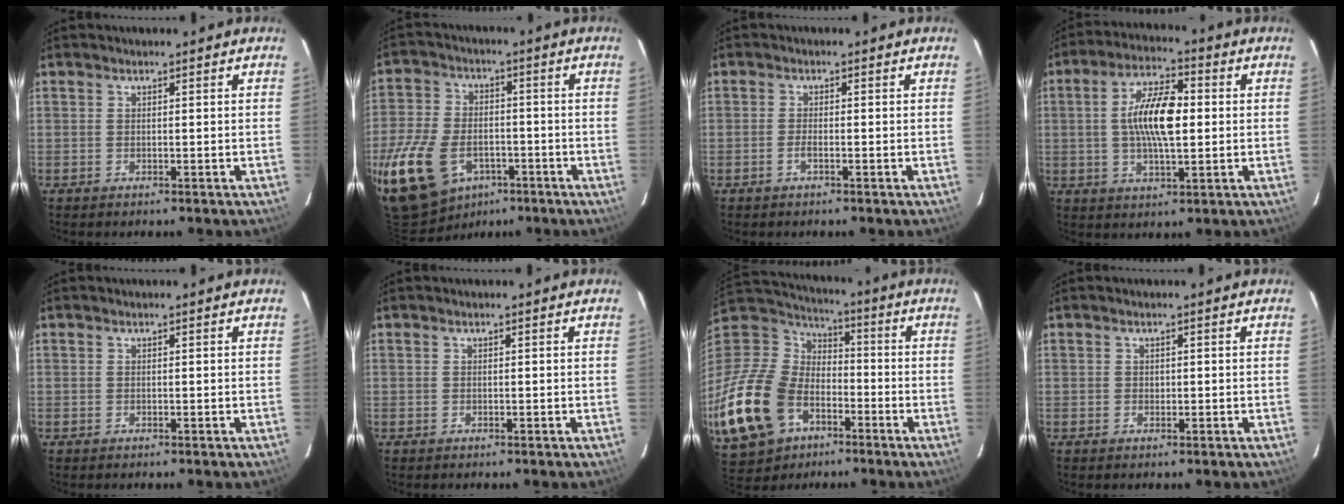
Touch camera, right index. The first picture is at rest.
{"total": 21.4, "force": [-9.5, 14.2, 12.9], "torque": [-0.318, -0.017, -0.151]}
{"total": 1.4, "force": [-0.8, 0.4, 1.1], "torque": [-0.024, 0.000, -0.015]}
{"total": 11.4, "force": [0.6, 4.3, 10.5], "torque": [-0.193, 0.011, 0.008]}
{"total": 0.0}
{"total": 0.0}
{"total": 30.4, "force": [-12.5, 21.0, 18.0], "torque": [-0.464, -0.025, -0.206]}
{"total": 0.7, "force": [0.0, 0.7, 0.2], "torque": [0.001, 0.000, 0.002]}